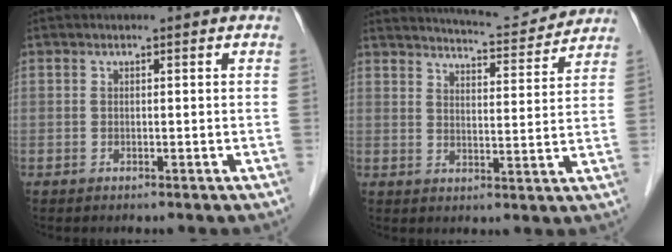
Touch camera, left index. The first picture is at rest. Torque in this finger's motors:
{"motor_torque": [0.56, -0.87, 0.26, 0.05]}